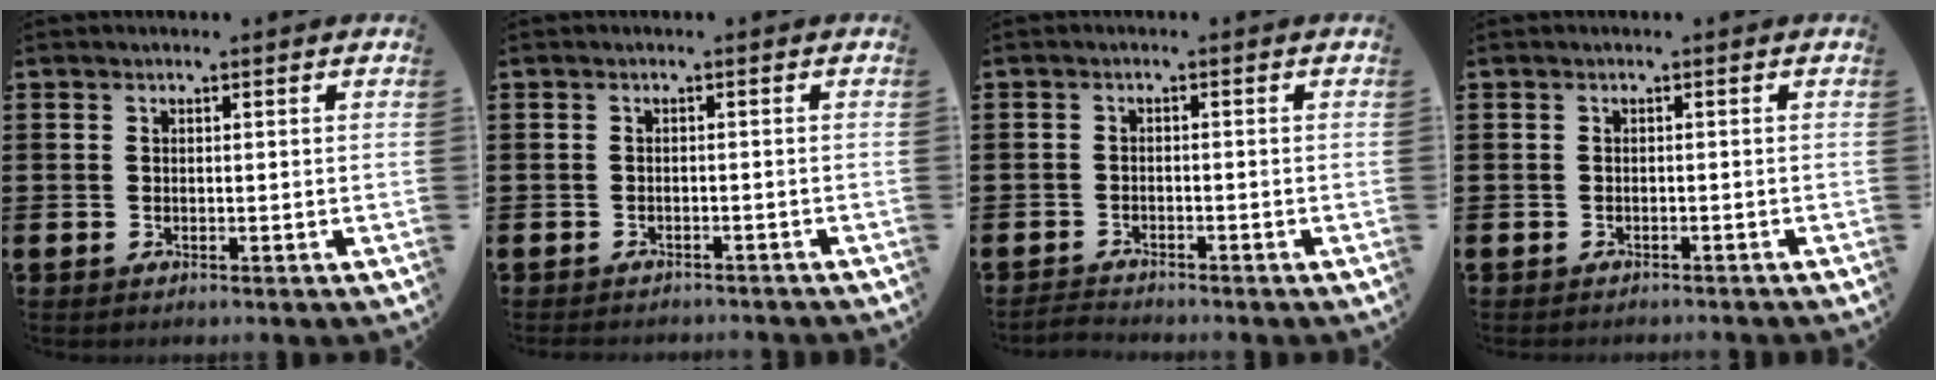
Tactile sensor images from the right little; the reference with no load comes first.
{"total": 0.9, "force": [-0.9, 0.0, 0.0], "torque": [-0.001, 0.001, -0.019]}
{"total": 1.3, "force": [-1.3, 0.1, 0.0], "torque": [-0.005, 0.002, -0.028]}
{"total": 0.5, "force": [-0.5, -0.1, 0.0], "torque": [0.001, -0.001, -0.011]}